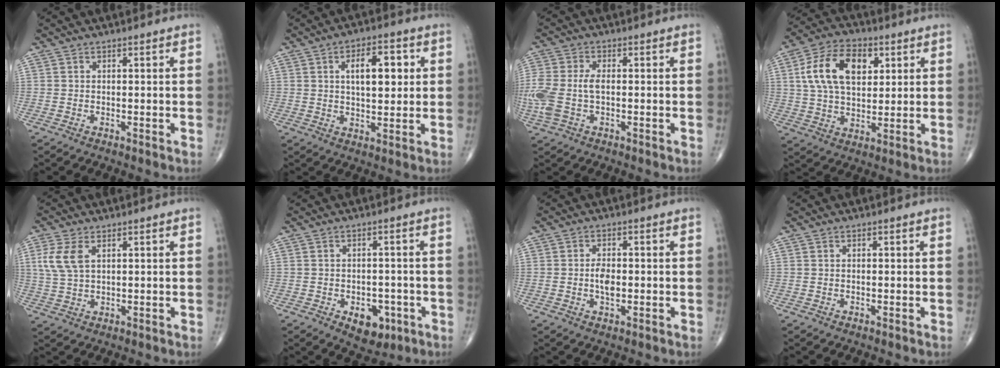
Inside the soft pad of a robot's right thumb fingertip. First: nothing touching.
{"total": 9.3, "force": [2.3, 4.5, 7.9], "torque": [-0.096, -0.002, 0.034]}
{"total": 9.9, "force": [-1.0, 5.6, 8.0], "torque": [-0.220, 0.008, -0.015]}
{"total": 14.6, "force": [4.2, 8.9, 10.9], "torque": [-0.180, 0.003, 0.074]}
{"total": 6.0, "force": [2.1, 3.3, 4.5], "torque": [-0.108, 0.003, 0.048]}
{"total": 6.8, "force": [-2.8, 4.4, 4.4], "torque": [-0.032, 0.012, -0.029]}
{"total": 3.5, "force": [-0.3, 1.9, 2.9], "torque": [-0.049, 0.000, -0.007]}
{"total": 0.0}